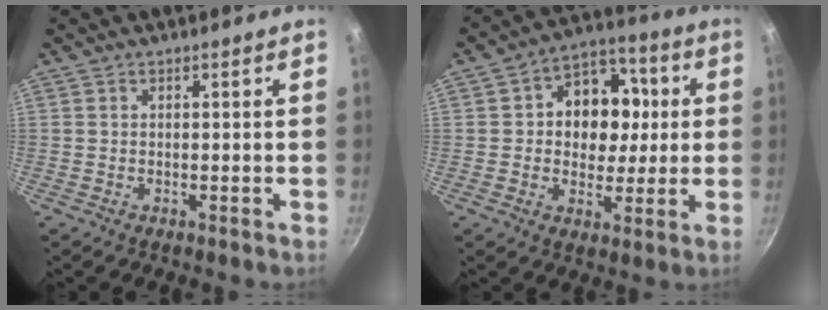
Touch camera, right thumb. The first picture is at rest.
{"total": 13.9, "force": [1.6, 11.0, 8.4], "torque": [-0.080, 0.011, 0.013]}